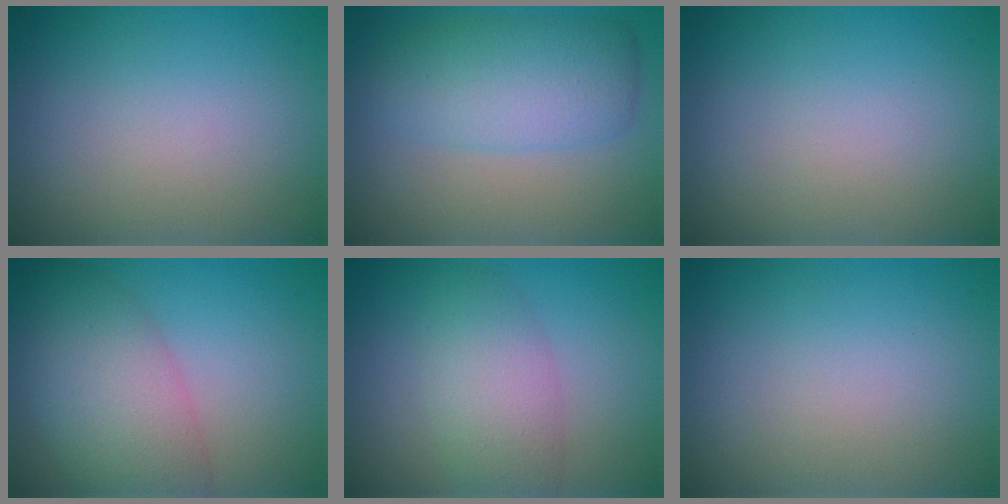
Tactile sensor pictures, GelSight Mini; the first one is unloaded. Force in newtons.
{"total": 5.8, "press": 5.8, "slide": 0.1}
{"total": 0.0}
{"total": 6.8, "press": 6.7, "slide": 0.5}
{"total": 4.2, "press": 4.2, "slide": 0.2}
{"total": 0.0}